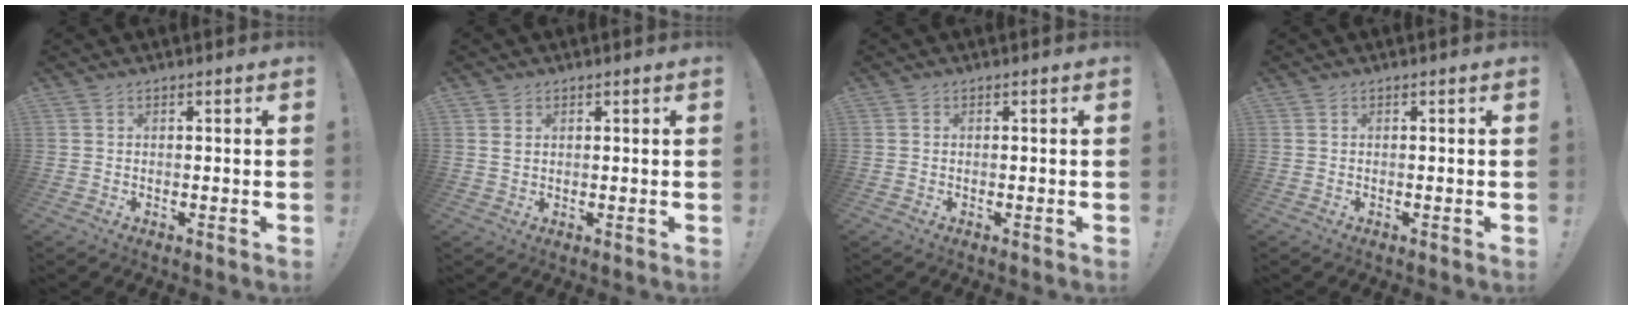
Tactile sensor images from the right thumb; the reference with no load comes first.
{"total": 1.6, "force": [0.9, 1.1, 0.7], "torque": [-0.005, -0.001, 0.015]}
{"total": 0.0}
{"total": 0.0}